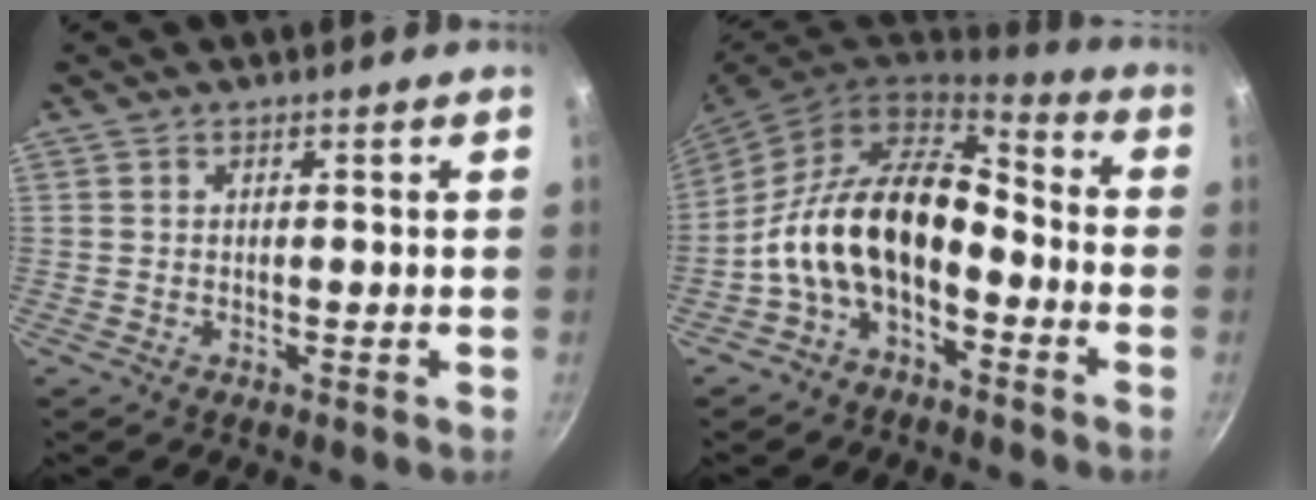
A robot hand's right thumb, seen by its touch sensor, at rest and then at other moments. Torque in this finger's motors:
{"motor_torque": [-0.04, 1.12, 1.40, -1.37, 0.40]}